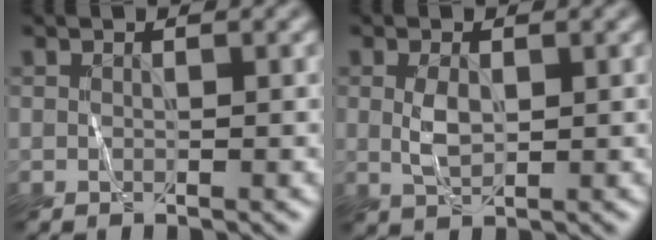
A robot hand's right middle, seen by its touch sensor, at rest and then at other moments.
{"total": 1.9, "force": [0.3, 1.0, 1.5], "torque": [-0.044, 0.001, 0.010]}